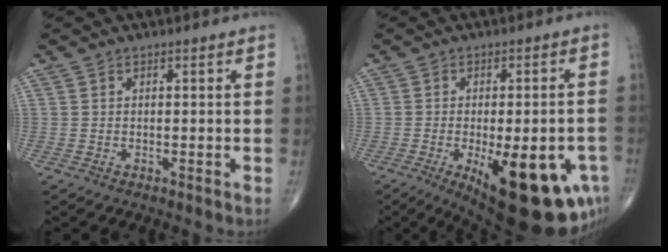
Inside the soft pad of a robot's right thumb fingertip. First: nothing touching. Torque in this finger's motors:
{"motor_torque": [2.39, 2.25, 0.88, -0.95, 0.40]}